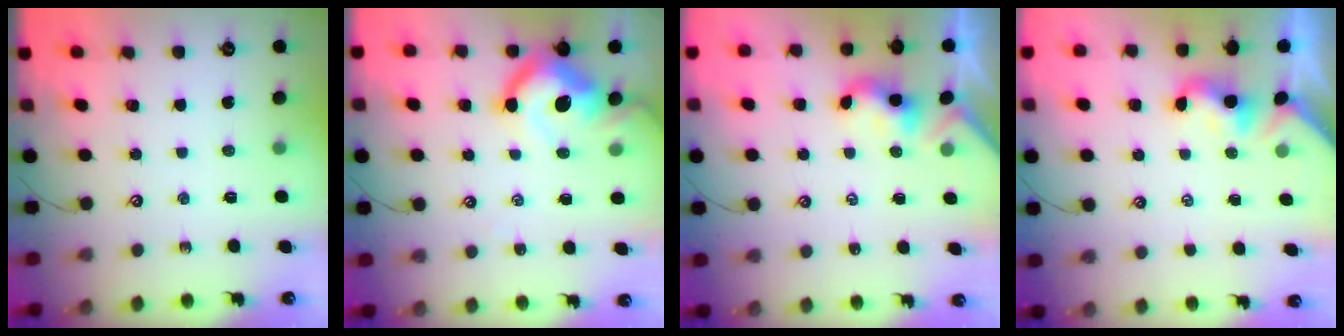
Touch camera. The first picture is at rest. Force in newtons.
{"total": 10.9, "press": 10.8, "slide": 1.4}
{"total": 2.1, "press": 2.1, "slide": 0.3}
{"total": 2.0, "press": 2.0, "slide": 0.4}